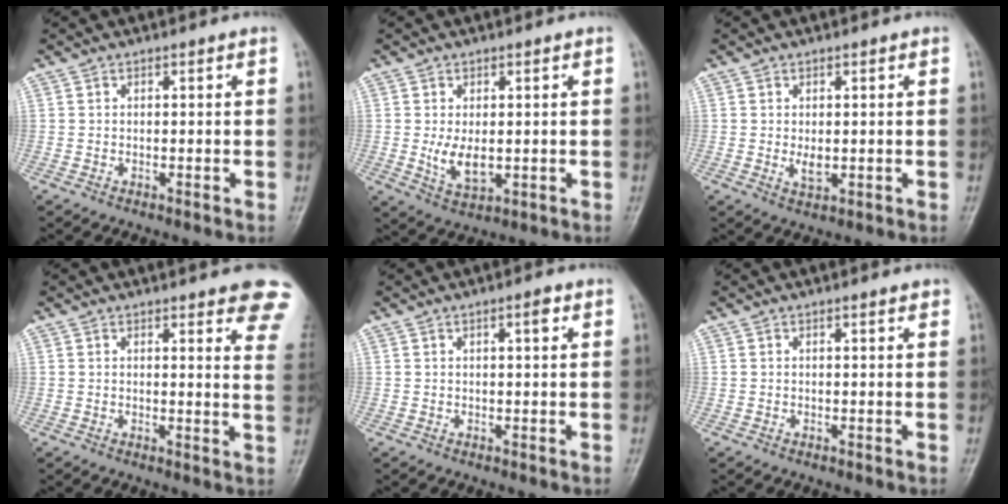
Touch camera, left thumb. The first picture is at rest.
{"total": 5.4, "force": [-0.1, 2.8, 4.6], "torque": [-0.079, -0.011, 0.007]}
{"total": 2.6, "force": [0.0, 1.3, 2.2], "torque": [-0.037, -0.005, 0.006]}
{"total": 10.6, "force": [7.6, 2.7, 6.8], "torque": [-0.046, -0.031, 0.068]}
{"total": 2.1, "force": [0.9, 0.4, 1.8], "torque": [-0.027, 0.000, 0.013]}
{"total": 1.1, "force": [0.7, 0.1, 0.8], "torque": [-0.010, 0.001, 0.008]}